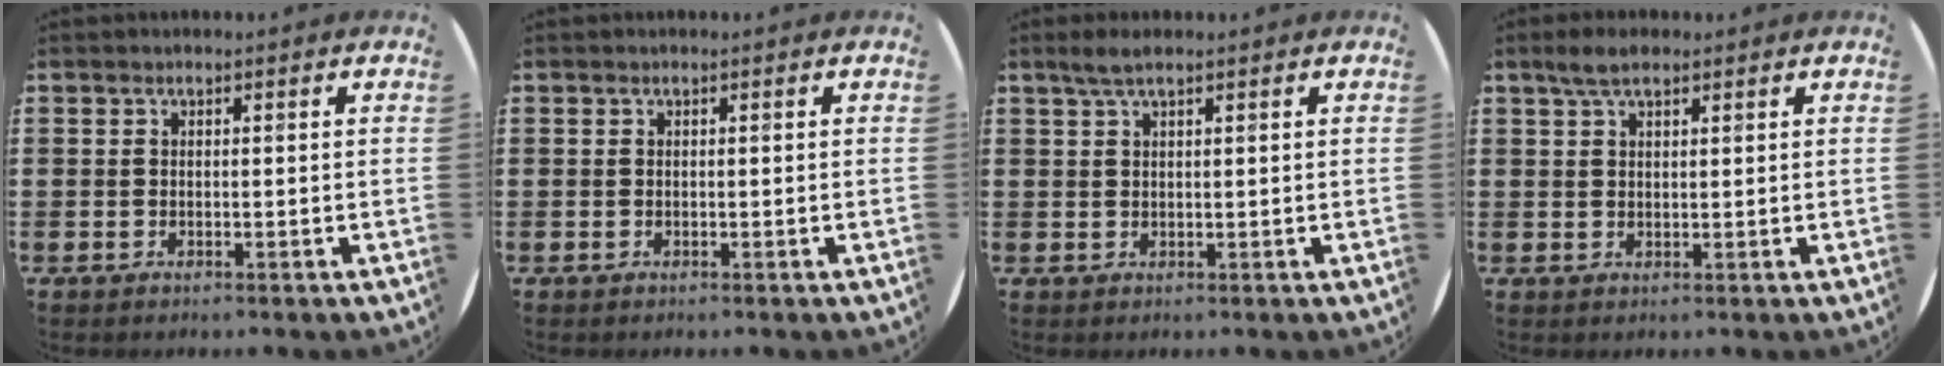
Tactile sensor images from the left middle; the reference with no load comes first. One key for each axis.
{"total": 0.0}
{"total": 2.1, "fx": 1.5, "fy": 0.2, "fz": 1.5, "tx": -0.030, "ty": 0.004, "tz": 0.026}
{"total": 3.2, "fx": 2.3, "fy": 1.1, "fz": 2.0, "tx": -0.034, "ty": 0.004, "tz": 0.039}